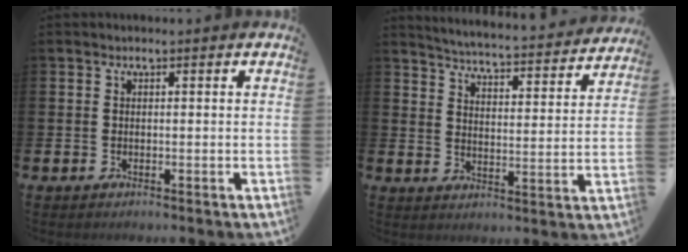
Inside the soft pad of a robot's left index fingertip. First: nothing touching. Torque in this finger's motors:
{"motor_torque": [0.56, -0.79, 0.12, 0.03]}